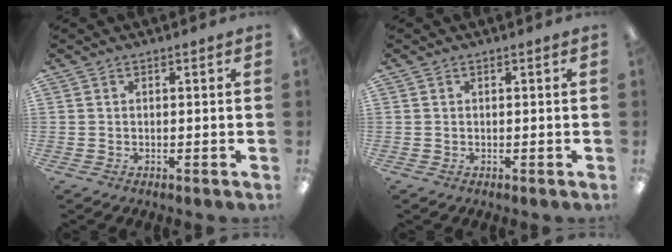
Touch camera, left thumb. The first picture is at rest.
{"total": 0.0}